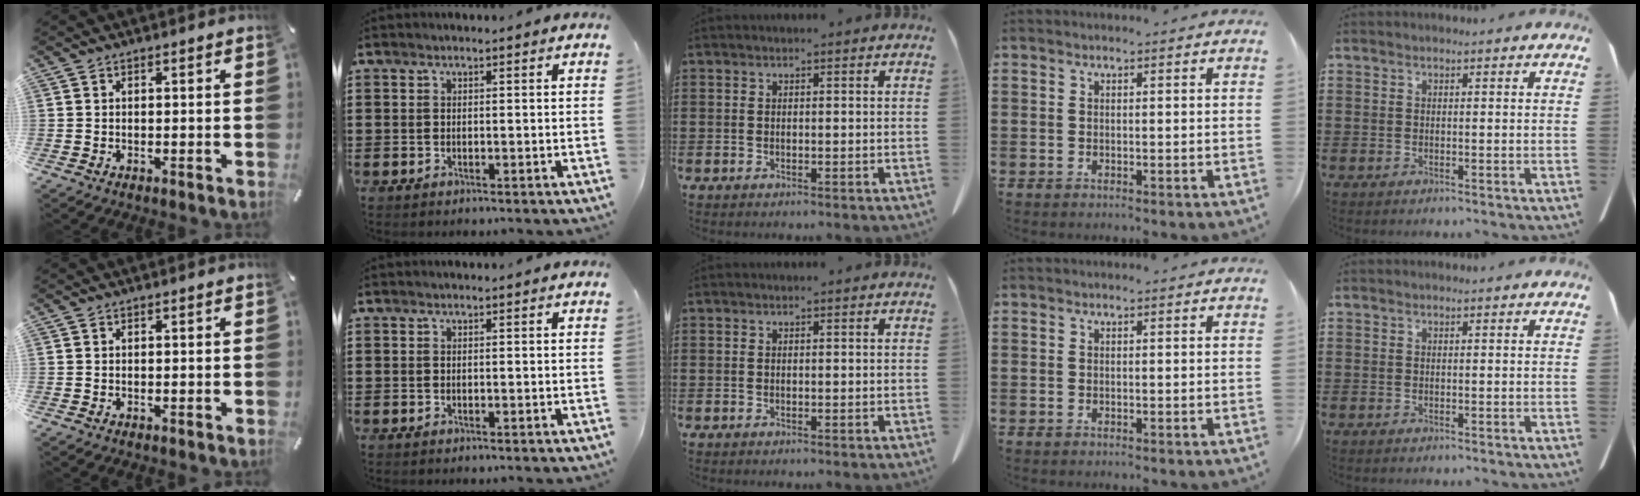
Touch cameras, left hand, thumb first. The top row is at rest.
{}